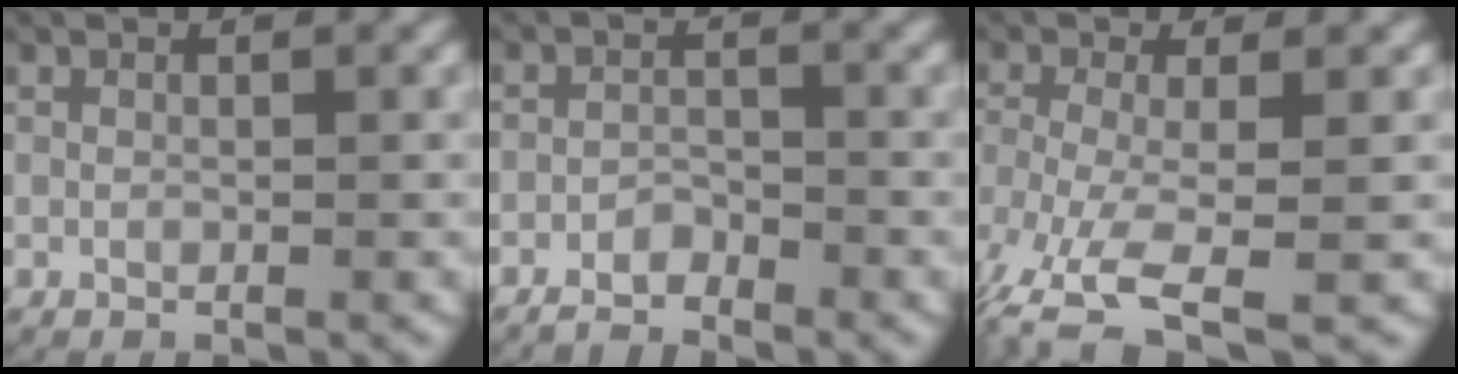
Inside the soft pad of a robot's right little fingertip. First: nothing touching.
{"total": 3.2, "force": [-2.8, 1.5, 0.5], "torque": [-0.006, -0.009, -0.051]}
{"total": 7.6, "force": [-5.6, 2.8, 4.2], "torque": [-0.097, -0.042, -0.069]}